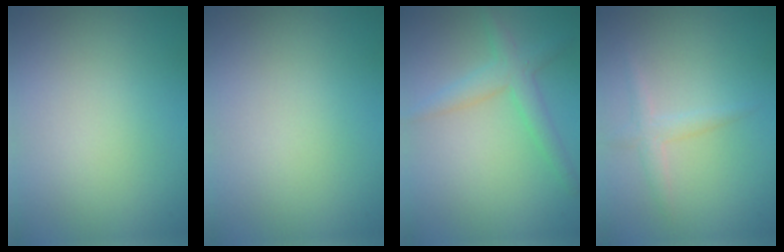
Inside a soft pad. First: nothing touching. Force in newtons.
{"total": 0.0}
{"total": 2.8, "press": 2.8, "slide": 0.1}
{"total": 1.6, "press": 1.6, "slide": 0.1}